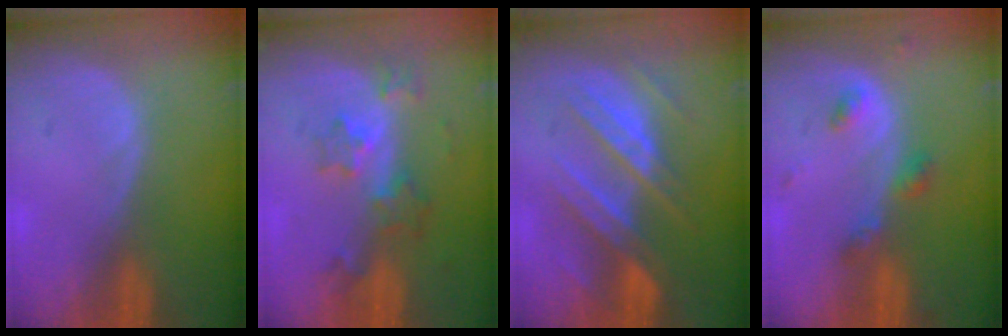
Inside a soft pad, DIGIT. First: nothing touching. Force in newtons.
{"total": 5.9, "press": 5.3, "slide": 2.5}
{"total": 8.6, "press": 8.3, "slide": 2.4}
{"total": 3.7, "press": 3.7, "slide": 0.4}